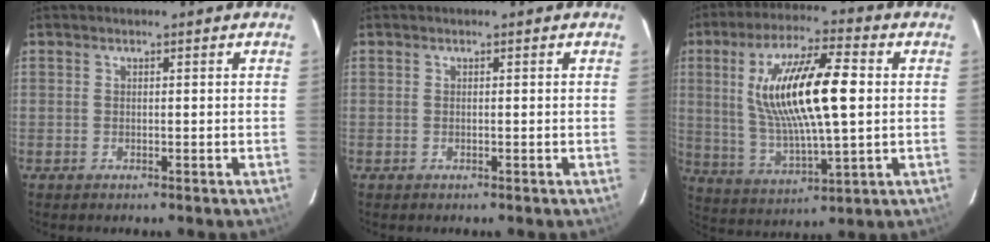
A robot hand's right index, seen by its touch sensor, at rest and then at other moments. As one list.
[{"total": 0.0}, {"total": 18.4, "force": [2.8, 4.9, 17.5], "torque": [-0.330, 0.006, 0.060]}]